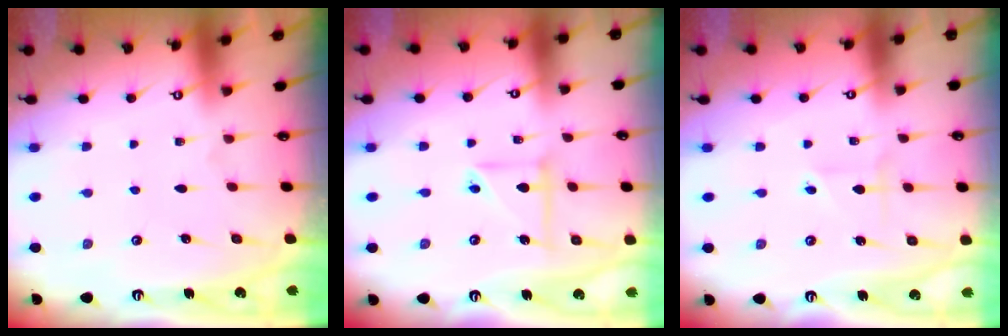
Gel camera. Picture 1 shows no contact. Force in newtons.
{"total": 6.8, "press": 6.8, "slide": 0.4}
{"total": 1.7, "press": 1.5, "slide": 0.9}